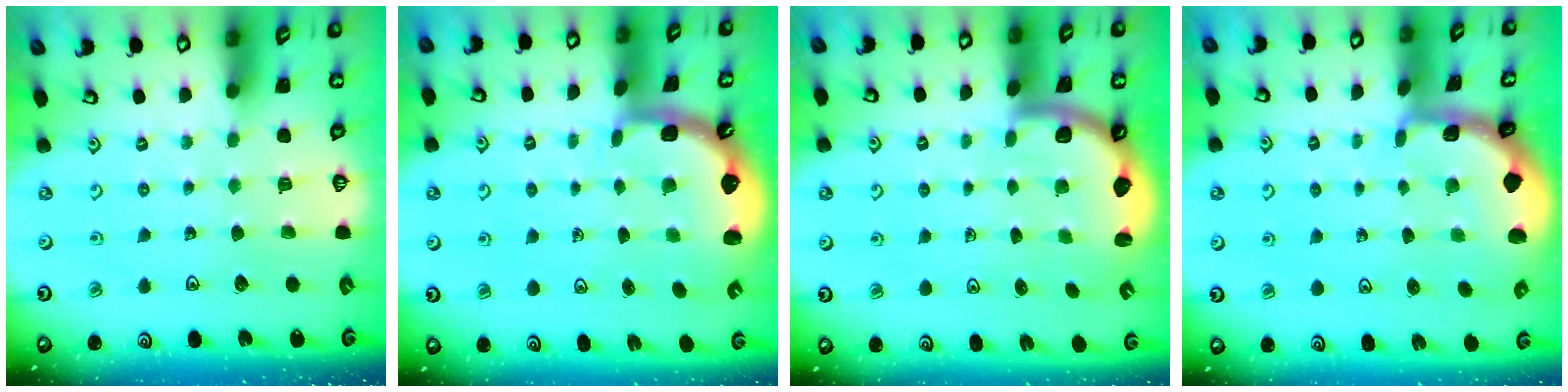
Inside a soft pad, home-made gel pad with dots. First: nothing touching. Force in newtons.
{"total": 2.5, "press": 1.6, "slide": 1.9}
{"total": 2.5, "press": 2.2, "slide": 1.1}
{"total": 2.3, "press": 2.3, "slide": 0.3}